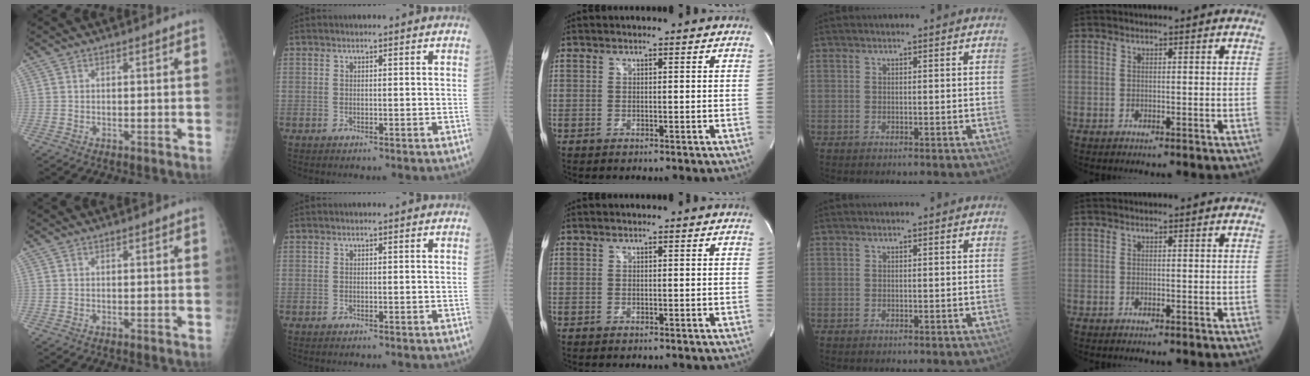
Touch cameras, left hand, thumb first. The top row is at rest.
{}